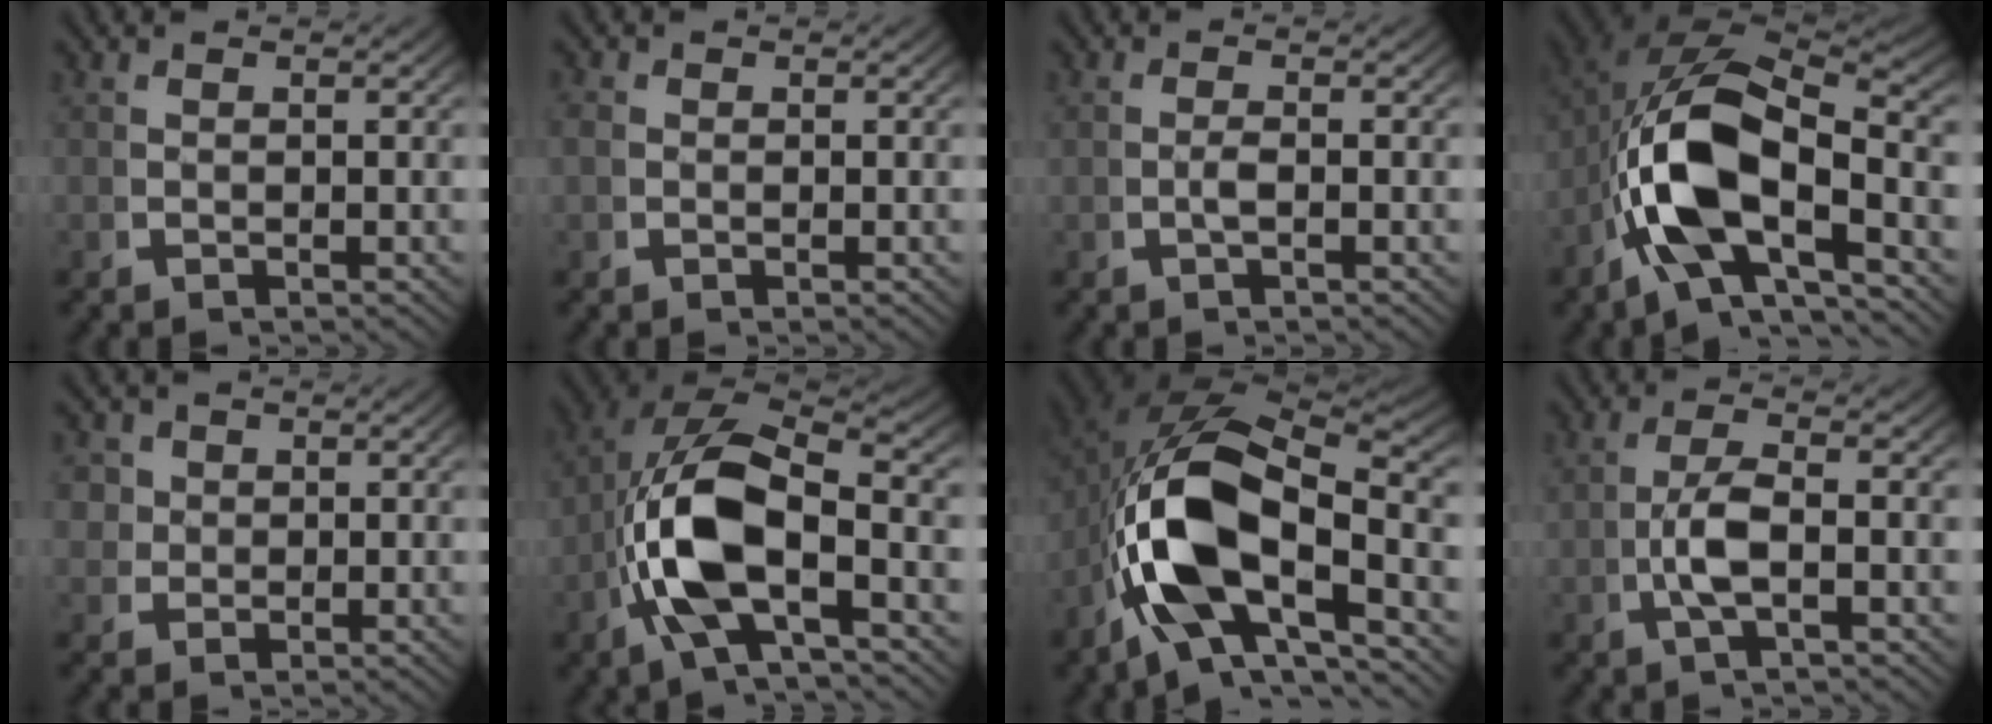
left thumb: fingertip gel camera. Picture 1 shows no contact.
{"total": 0.9, "force": [0.0, 0.9, 0.3], "torque": [-0.012, -0.007, 0.000]}
{"total": 1.2, "force": [-0.1, 0.3, 1.1], "torque": [-0.030, -0.002, 0.001]}
{"total": 14.8, "force": [-0.9, 8.8, 11.9], "torque": [-0.256, -0.036, -0.007]}
{"total": 4.0, "force": [1.1, 3.6, 1.4], "torque": [-0.039, -0.010, 0.020]}
{"total": 13.3, "force": [0.0, 8.1, 10.6], "torque": [-0.230, -0.034, 0.010]}
{"total": 16.9, "force": [-1.0, 10.2, 13.5], "torque": [-0.291, -0.042, -0.002]}
{"total": 4.3, "force": [-0.1, 1.7, 3.9], "torque": [-0.097, -0.009, 0.003]}